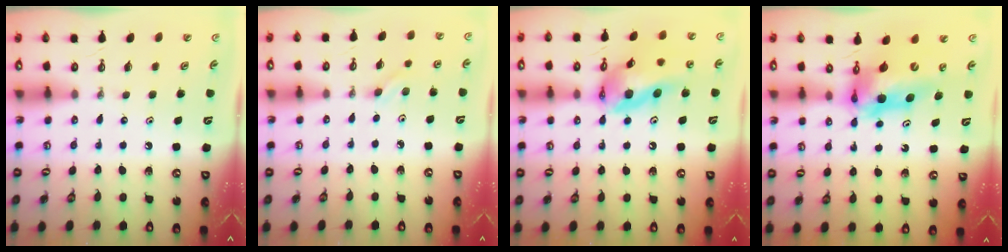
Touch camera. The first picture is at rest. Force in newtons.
{"total": 2.6, "press": 2.1, "slide": 1.5}
{"total": 15.9, "press": 15.8, "slide": 2.0}
{"total": 11.7, "press": 11.6, "slide": 1.0}